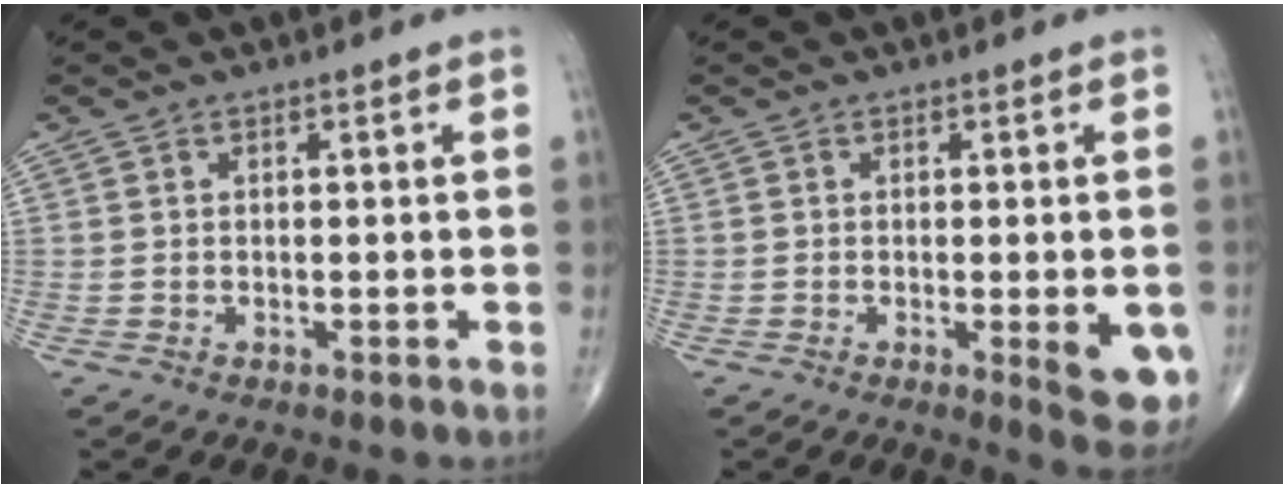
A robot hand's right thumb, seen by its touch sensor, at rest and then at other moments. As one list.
[{"total": 7.5, "force": [-1.9, 2.3, 6.9], "torque": [-0.071, -0.013, -0.020]}]